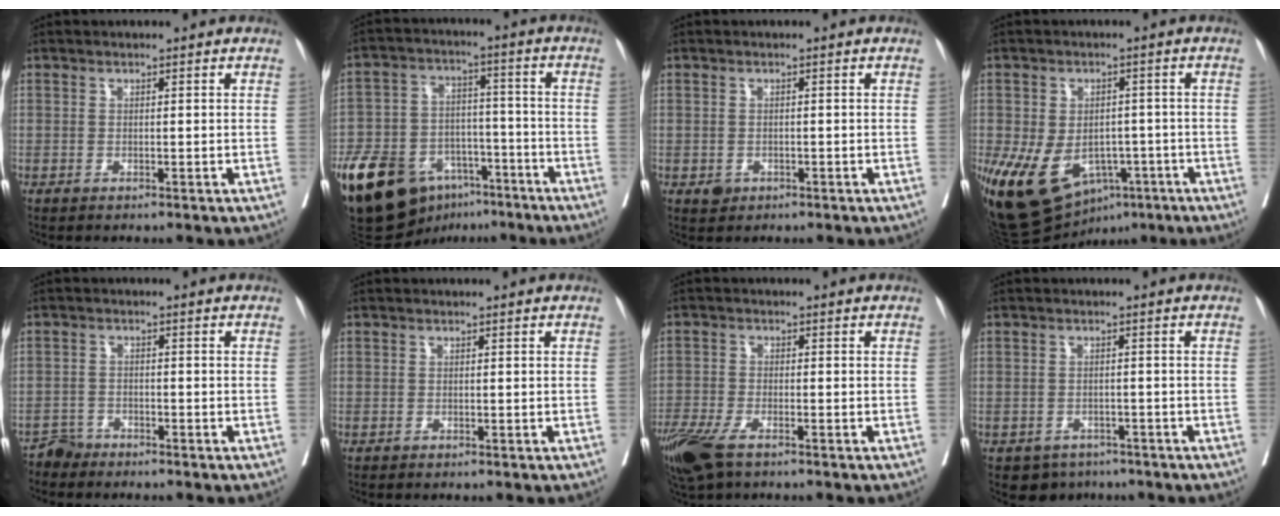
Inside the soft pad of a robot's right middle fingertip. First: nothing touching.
{"total": 17.3, "force": [-10.7, 9.9, 9.4], "torque": [-0.167, 0.020, -0.178]}
{"total": 1.5, "force": [-0.7, 1.3, 0.5], "torque": [-0.003, 0.004, -0.005]}
{"total": 17.1, "force": [-7.5, 11.2, 10.4], "torque": [-0.219, -0.001, -0.097]}
{"total": 2.2, "force": [-2.0, 0.5, -0.6], "torque": [0.016, -0.003, -0.041]}
{"total": 0.0}
{"total": 8.5, "force": [-5.9, 2.7, 5.5], "torque": [-0.111, -0.020, -0.108]}
{"total": 4.0, "force": [-2.9, 2.8, 0.3], "torque": [0.000, 0.007, -0.038]}